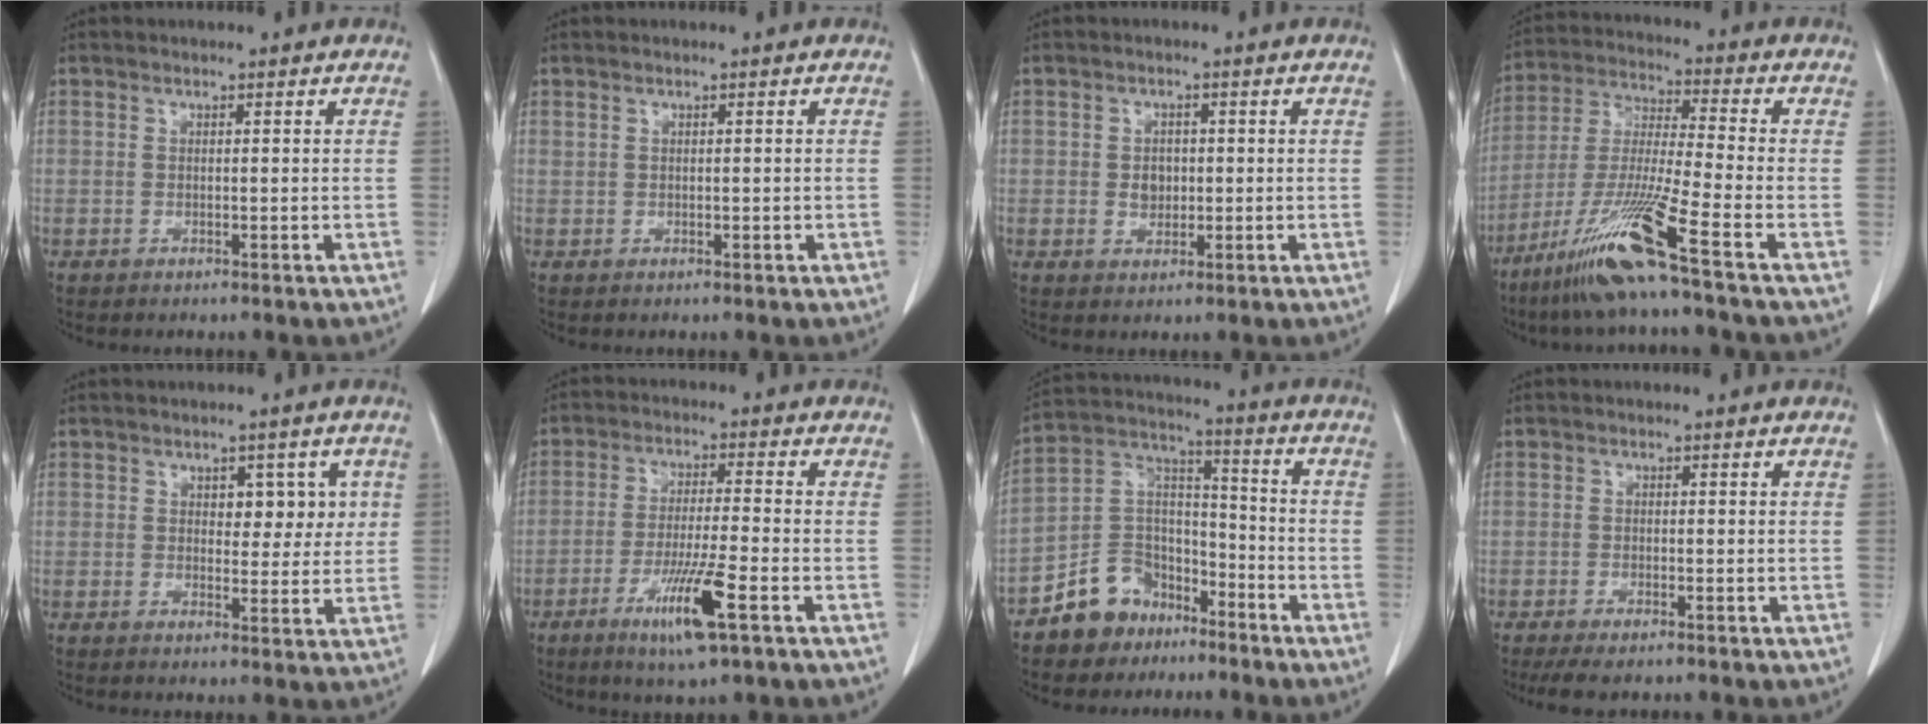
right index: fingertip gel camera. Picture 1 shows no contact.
{"total": 0.5, "force": [0.1, 0.3, 0.4], "torque": [-0.015, 0.005, 0.009]}
{"total": 2.6, "force": [-0.1, 2.1, 1.6], "torque": [-0.023, 0.002, 0.002]}
{"total": 13.5, "force": [-8.4, -1.8, 10.4], "torque": [-0.216, -0.042, -0.163]}
{"total": 5.0, "force": [1.5, 2.9, 3.7], "torque": [-0.035, 0.008, 0.021]}
{"total": 9.4, "force": [-4.5, 0.1, 8.3], "torque": [-0.153, -0.020, -0.080]}
{"total": 10.6, "force": [-7.4, 7.2, 2.5], "torque": [-0.049, 0.046, -0.135]}
{"total": 4.3, "force": [-3.5, 0.9, 2.4], "torque": [-0.038, -0.010, -0.055]}